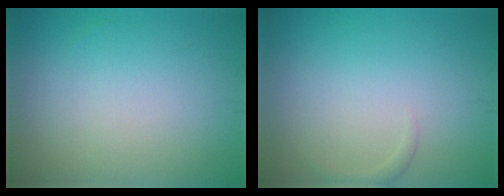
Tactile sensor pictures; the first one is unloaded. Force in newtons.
{"total": 0.7, "press": 0.7, "slide": 0.0}